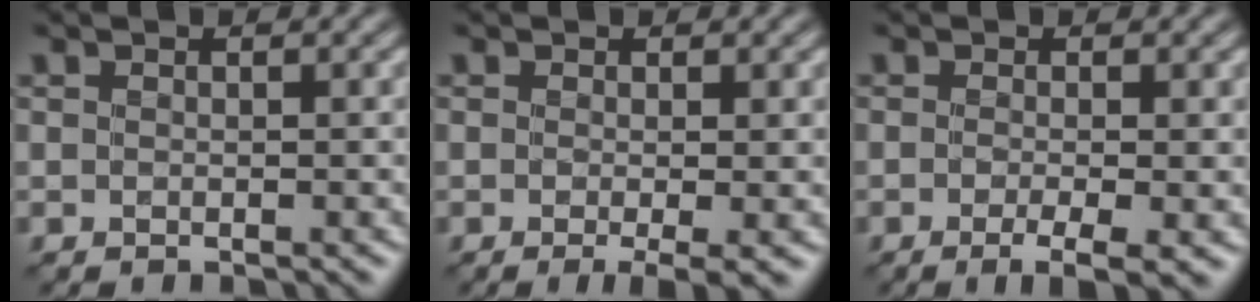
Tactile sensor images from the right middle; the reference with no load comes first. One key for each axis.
{"total": 2.7, "fx": -0.9, "fy": 0.6, "fz": 2.5, "tx": -0.048, "ty": -0.006, "tz": -0.016}
{"total": 2.9, "fx": -1.0, "fy": 0.6, "fz": 2.7, "tx": -0.051, "ty": -0.007, "tz": -0.019}